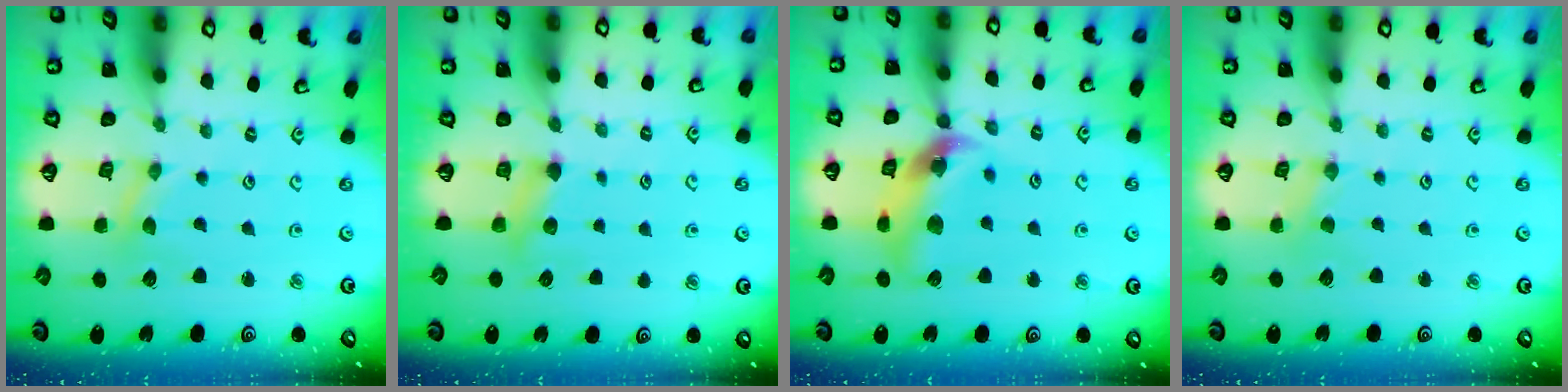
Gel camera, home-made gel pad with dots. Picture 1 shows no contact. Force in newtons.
{"total": 3.8, "press": 3.7, "slide": 0.5}
{"total": 14.5, "press": 14.4, "slide": 1.9}
{"total": 0.0}